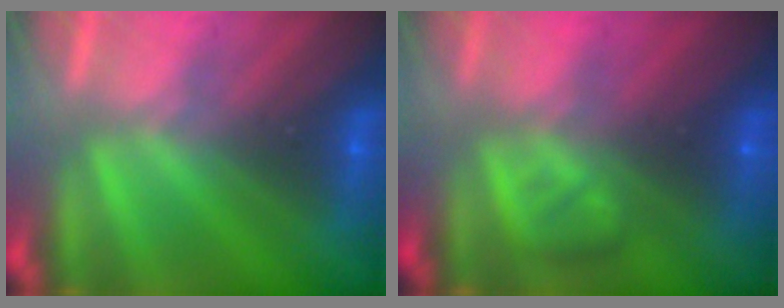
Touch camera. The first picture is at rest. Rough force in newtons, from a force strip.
{"total": 8.7}